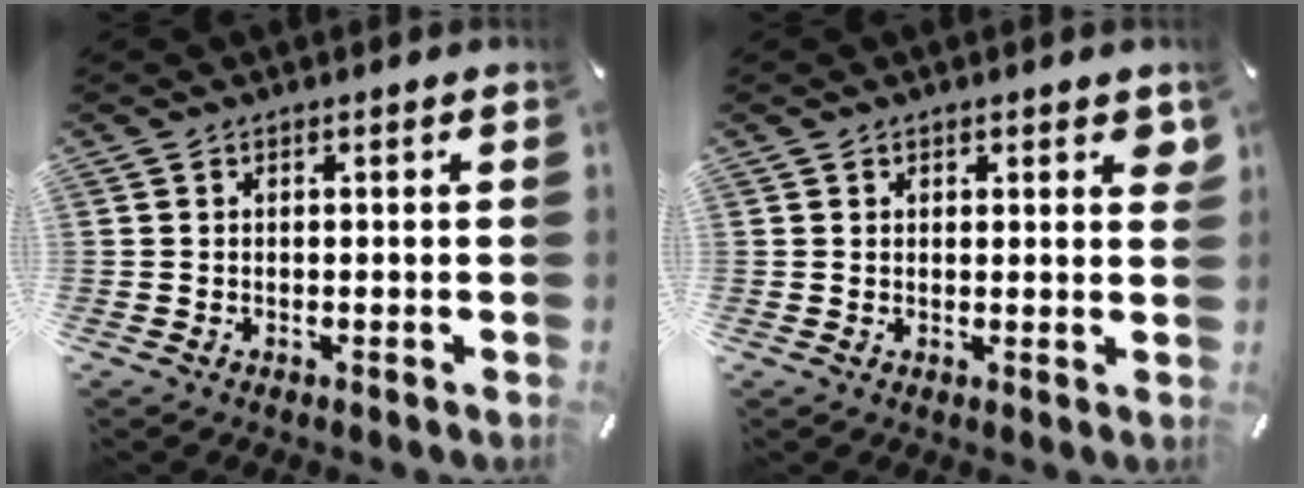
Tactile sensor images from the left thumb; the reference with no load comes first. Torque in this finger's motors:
{"motor_torque": [0.78, 0.26, 0.26, 0.11, 0.04]}